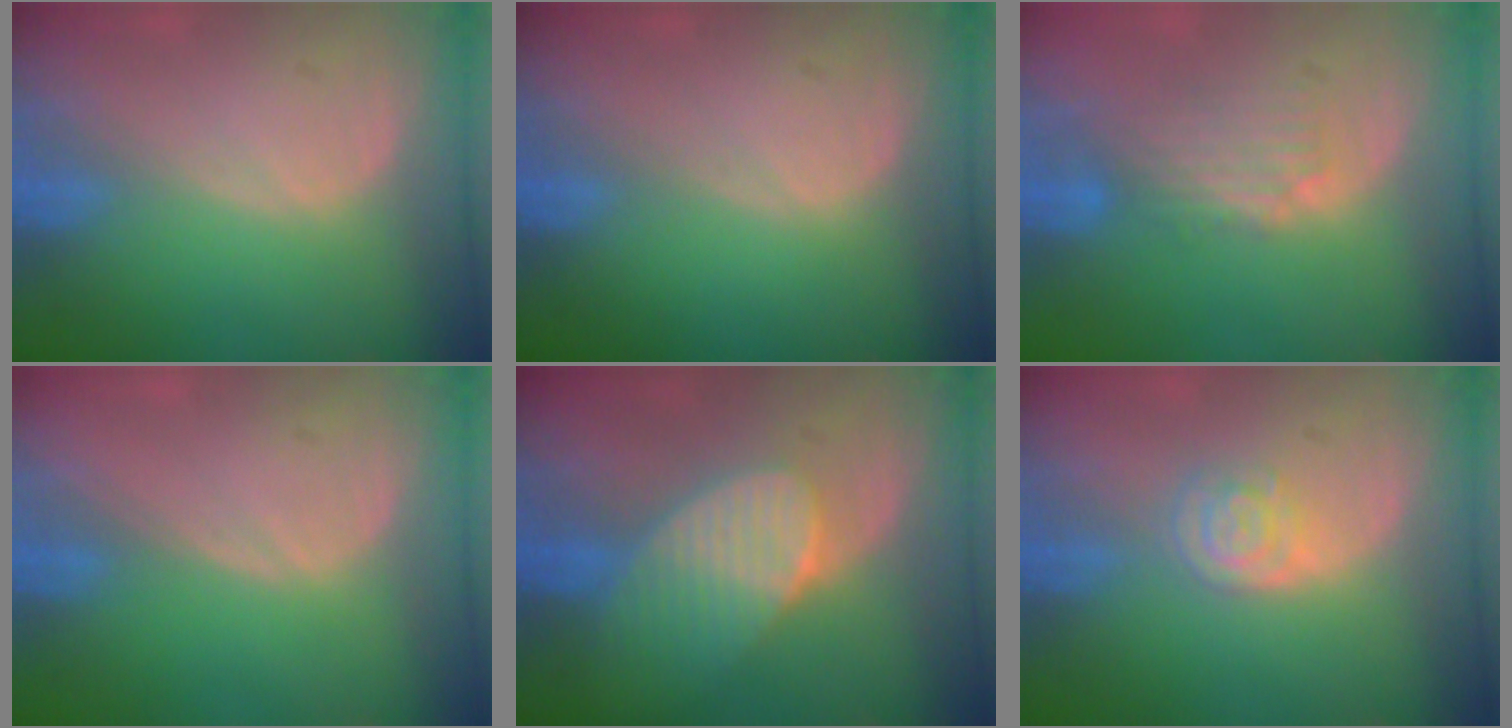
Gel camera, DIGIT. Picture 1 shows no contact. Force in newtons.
{"total": 0.0}
{"total": 4.7, "press": 3.9, "slide": 2.5}
{"total": 0.0}
{"total": 7.5, "press": 7.1, "slide": 2.3}
{"total": 4.1, "press": 3.8, "slide": 1.5}